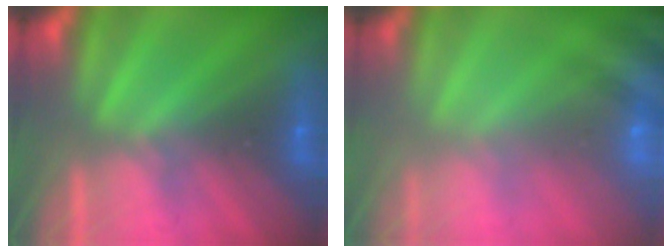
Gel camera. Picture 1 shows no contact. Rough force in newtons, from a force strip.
{"total": 7.5}